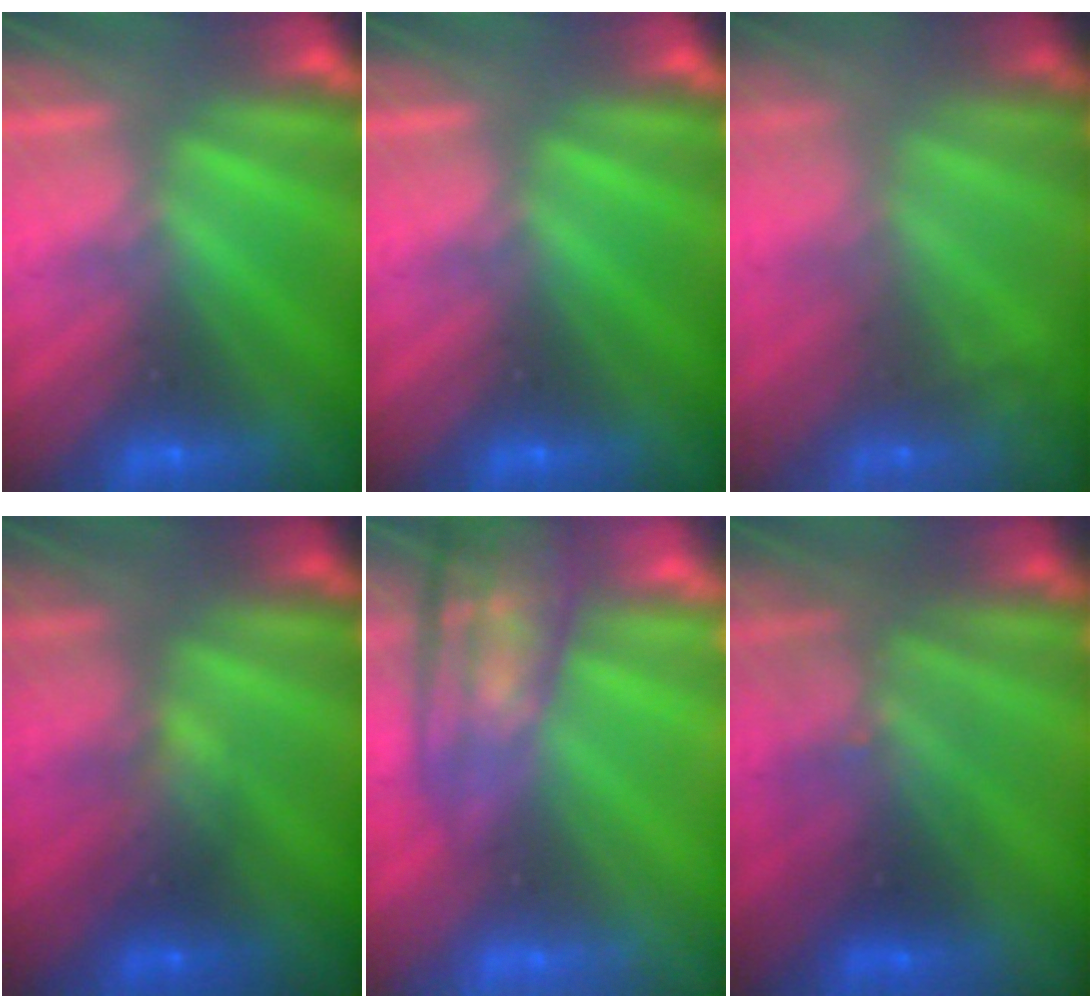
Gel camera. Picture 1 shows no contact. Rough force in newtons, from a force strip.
{"total": 0.0}
{"total": 7.3}
{"total": 2.2}
{"total": 9.8}
{"total": 2.8}